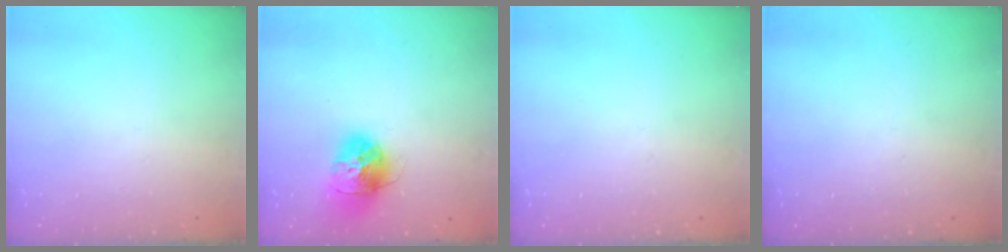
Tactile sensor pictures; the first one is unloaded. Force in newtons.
{"total": 15.7, "press": 15.6, "slide": 1.6}
{"total": 0.0}
{"total": 0.0}